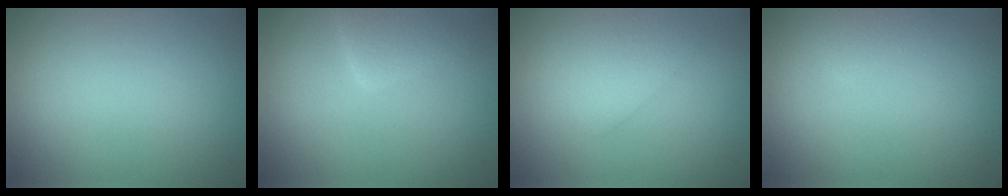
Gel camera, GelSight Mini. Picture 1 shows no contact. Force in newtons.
{"total": 3.7, "press": 3.7, "slide": 0.3}
{"total": 2.2, "press": 2.2, "slide": 0.1}
{"total": 1.1, "press": 1.1, "slide": 0.1}